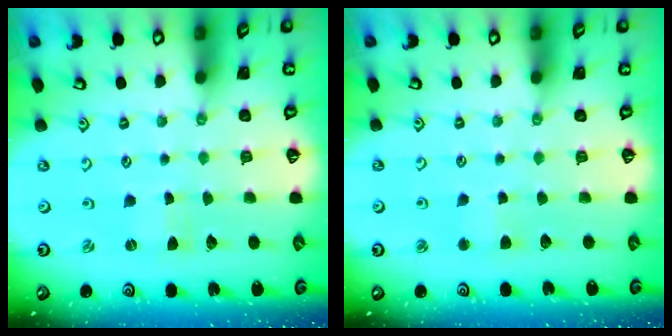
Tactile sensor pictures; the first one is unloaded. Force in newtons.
{"total": 2.4, "press": 2.3, "slide": 0.5}